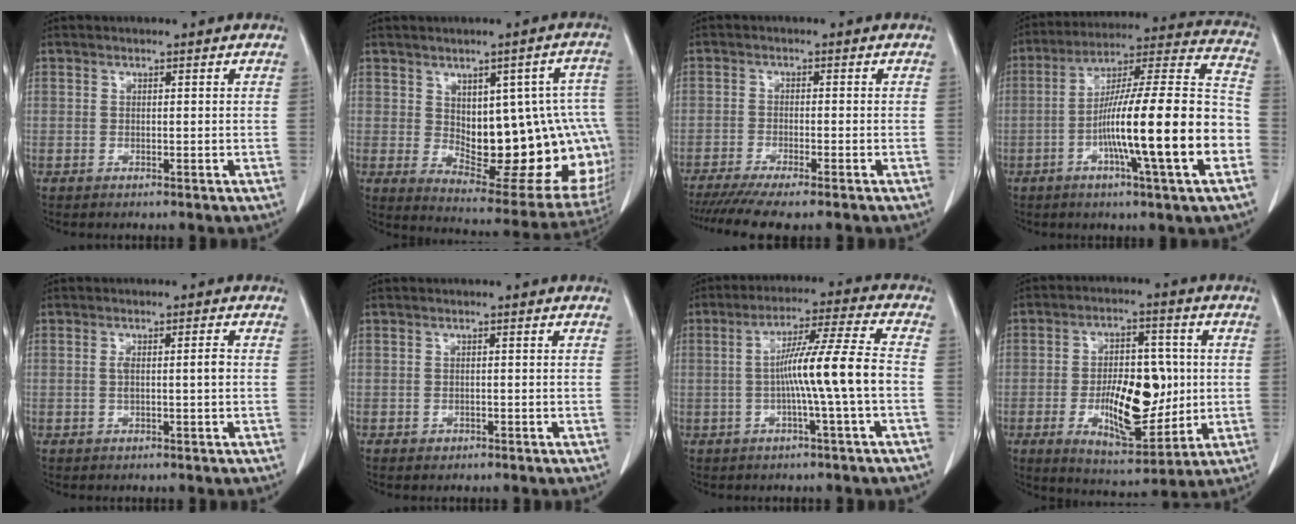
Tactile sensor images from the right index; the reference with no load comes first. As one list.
[{"total": 21.1, "force": [-0.7, 8.2, 19.4], "torque": [-0.170, 0.022, 0.024]}, {"total": 9.8, "force": [-8.1, 0.4, 5.4], "torque": [-0.073, -0.019, -0.125]}, {"total": 21.3, "force": [-5.9, 0.6, 20.4], "torque": [-0.302, 0.008, -0.097]}, {"total": 2.5, "force": [0.0, 0.2, 2.5], "torque": [-0.046, 0.006, 0.005]}, {"total": 0.7, "force": [-0.4, 0.6, 0.1], "torque": [-0.005, 0.002, -0.005]}, {"total": 10.2, "force": [-1.5, -1.4, 10.0], "torque": [-0.173, 0.014, -0.026]}, {"total": 14.0, "force": [-1.4, 5.7, 12.7], "torque": [-0.214, 0.004, -0.012]}]